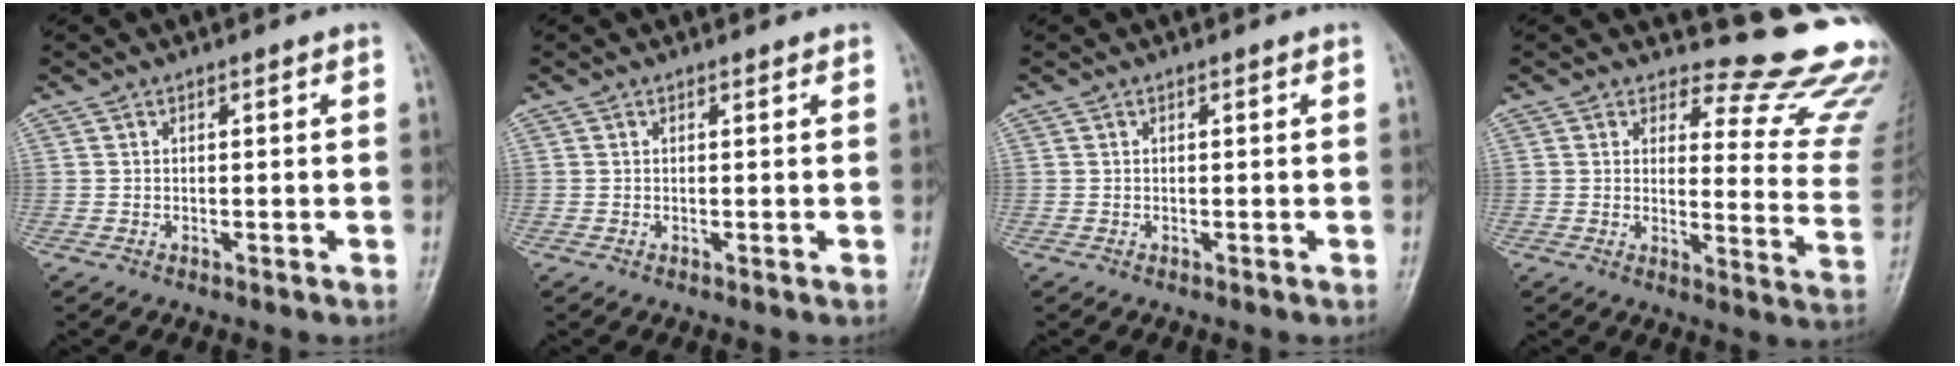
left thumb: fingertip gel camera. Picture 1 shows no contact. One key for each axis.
{"total": 0.0}
{"total": 0.0}
{"total": 15.7, "fx": 15.1, "fy": 3.5, "fz": 2.7, "tx": 0.017, "ty": -0.176, "tz": 0.146}